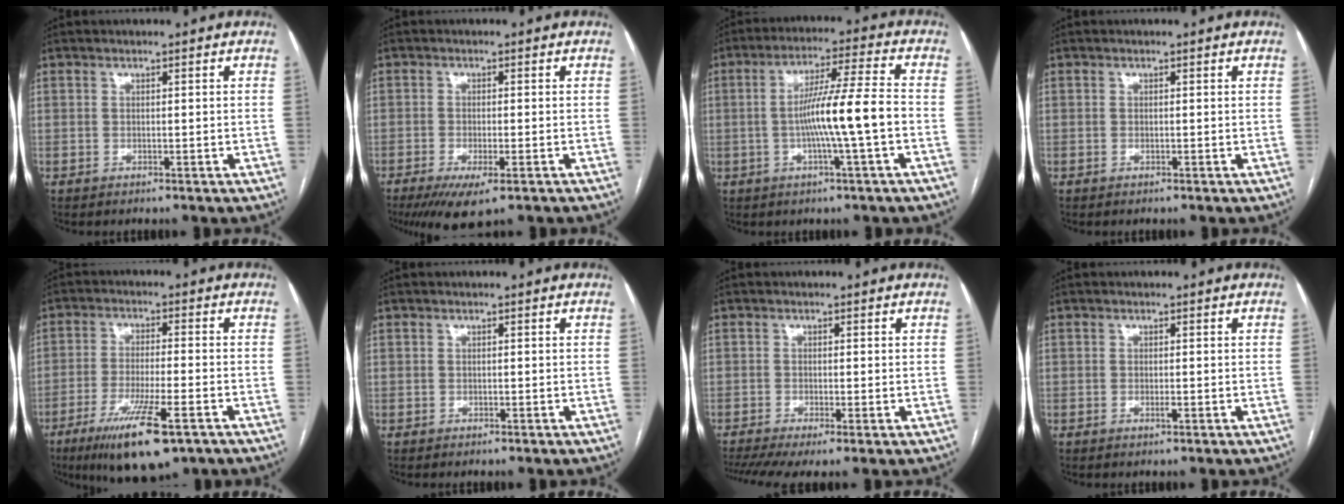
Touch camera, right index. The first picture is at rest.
{"total": 6.8, "force": [-4.2, 1.3, 5.2], "torque": [-0.085, -0.018, -0.065]}
{"total": 10.2, "force": [-1.8, -0.8, 10.0], "torque": [-0.175, 0.010, -0.034]}
{"total": 0.0}
{"total": 12.6, "force": [-7.3, 1.8, 10.1], "torque": [-0.180, -0.031, -0.119]}
{"total": 0.0}
{"total": 6.5, "force": [-4.1, 1.2, 4.9], "torque": [-0.083, -0.009, -0.073]}
{"total": 0.8, "force": [-0.2, 0.2, 0.7], "torque": [-0.013, -0.002, -0.004]}